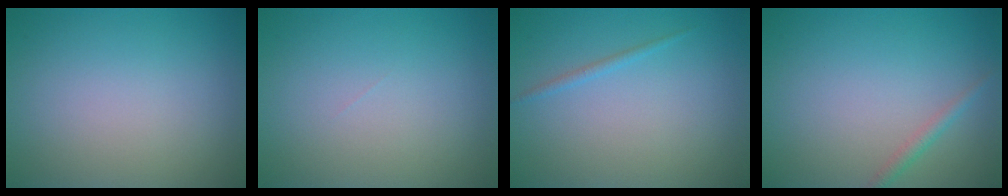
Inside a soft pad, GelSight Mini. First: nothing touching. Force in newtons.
{"total": 0.0}
{"total": 0.8, "press": 0.8, "slide": 0.1}
{"total": 1.2, "press": 1.2, "slide": 0.0}